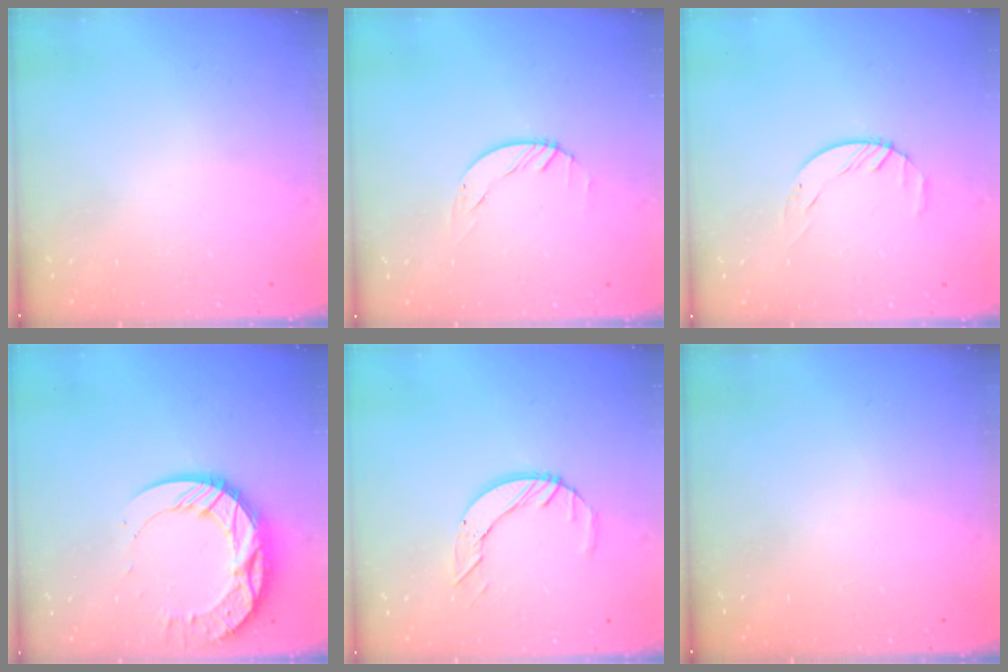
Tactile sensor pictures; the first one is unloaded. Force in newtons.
{"total": 1.5, "press": 1.4, "slide": 0.1}
{"total": 1.8, "press": 1.7, "slide": 0.3}
{"total": 14.6, "press": 14.5, "slide": 1.1}
{"total": 7.3, "press": 7.2, "slide": 0.7}
{"total": 0.0}